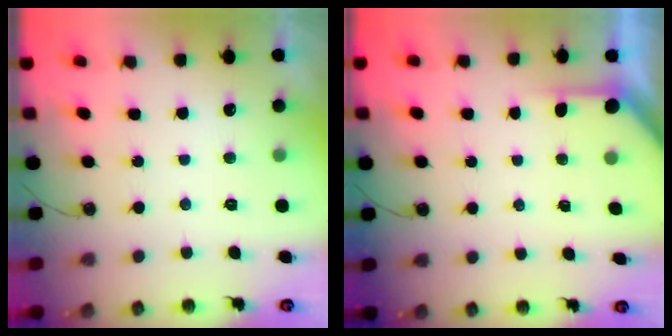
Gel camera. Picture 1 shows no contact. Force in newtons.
{"total": 2.5, "press": 2.5, "slide": 0.3}